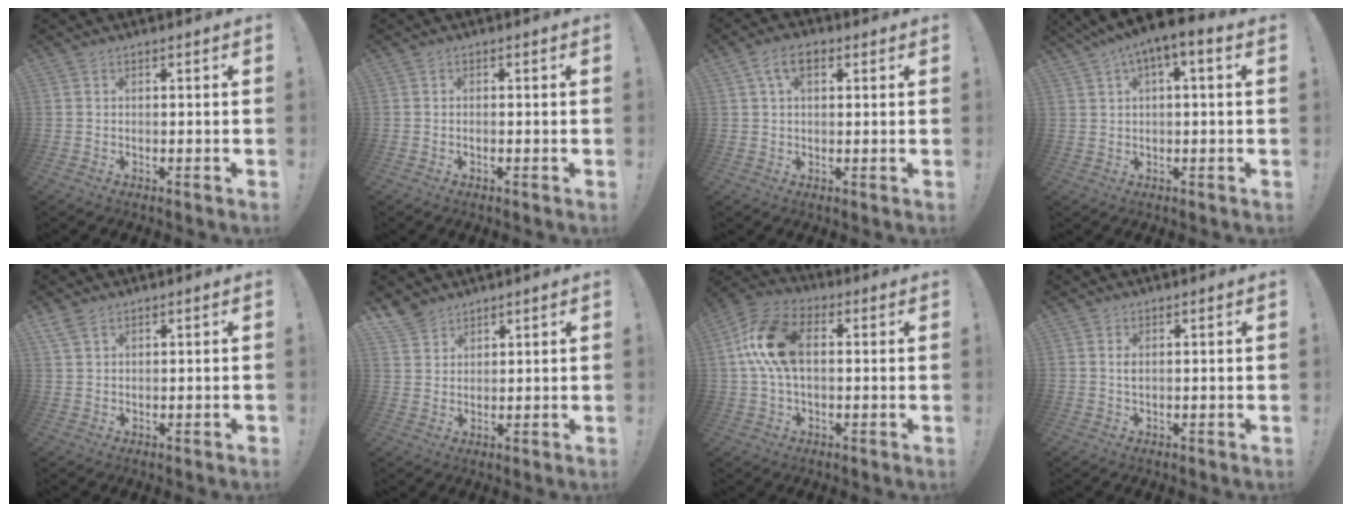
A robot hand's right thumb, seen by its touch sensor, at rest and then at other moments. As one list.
[{"total": 0.6, "force": [-0.4, 0.0, 0.5], "torque": [-0.009, -0.001, -0.008]}, {"total": 6.9, "force": [2.7, 3.8, 5.1], "torque": [-0.086, 0.008, 0.050]}, {"total": 7.0, "force": [2.2, 1.9, 6.4], "torque": [-0.105, -0.011, 0.039]}, {"total": 3.4, "force": [2.1, 1.5, 2.2], "torque": [-0.046, -0.003, 0.043]}, {"total": 5.1, "force": [4.3, 2.7, 0.6], "torque": [-0.015, -0.030, 0.083]}, {"total": 14.5, "force": [1.7, 8.7, 11.5], "torque": [-0.211, 0.012, 0.034]}, {"total": 1.5, "force": [0.5, 0.5, 1.3], "torque": [-0.020, -0.001, 0.006]}]